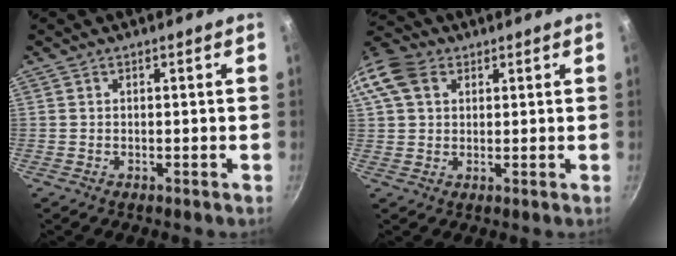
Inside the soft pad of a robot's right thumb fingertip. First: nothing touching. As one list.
[{"total": 12.1, "force": [4.3, 9.0, 6.8], "torque": [-0.143, 0.018, 0.069]}]